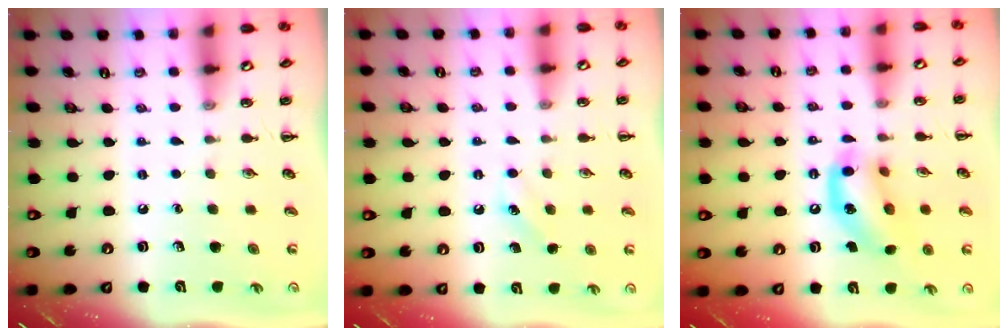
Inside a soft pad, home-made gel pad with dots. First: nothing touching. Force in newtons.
{"total": 5.3, "press": 5.0, "slide": 1.5}
{"total": 13.6, "press": 13.3, "slide": 2.7}